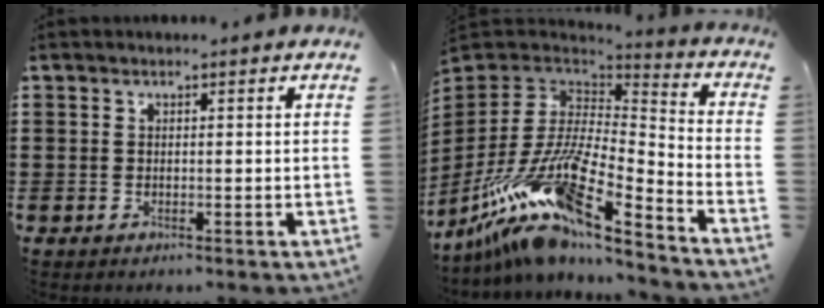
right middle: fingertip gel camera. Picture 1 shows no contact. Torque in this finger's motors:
{"motor_torque": [2.14, 0.00, 1.05, 0.21]}